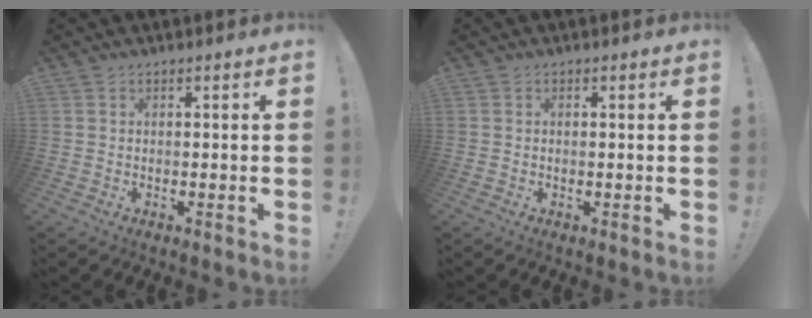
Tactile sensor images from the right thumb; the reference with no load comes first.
{"total": 0.0}